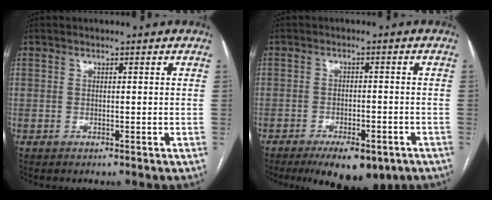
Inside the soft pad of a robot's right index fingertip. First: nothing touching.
{"total": 9.8, "force": [-6.7, 3.7, 6.1], "torque": [-0.080, -0.006, -0.096]}